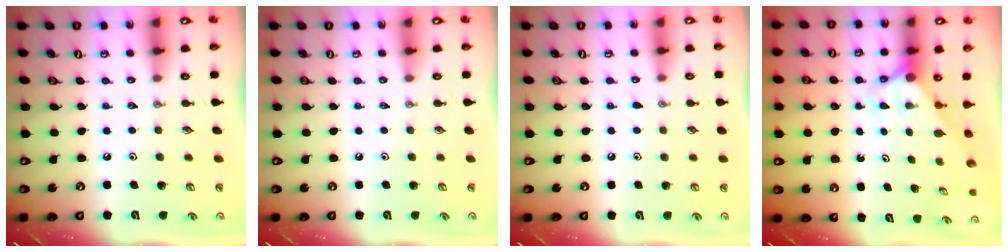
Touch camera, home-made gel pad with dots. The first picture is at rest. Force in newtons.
{"total": 0.0}
{"total": 2.7, "press": 2.7, "slide": 0.4}
{"total": 2.8, "press": 2.8, "slide": 0.0}